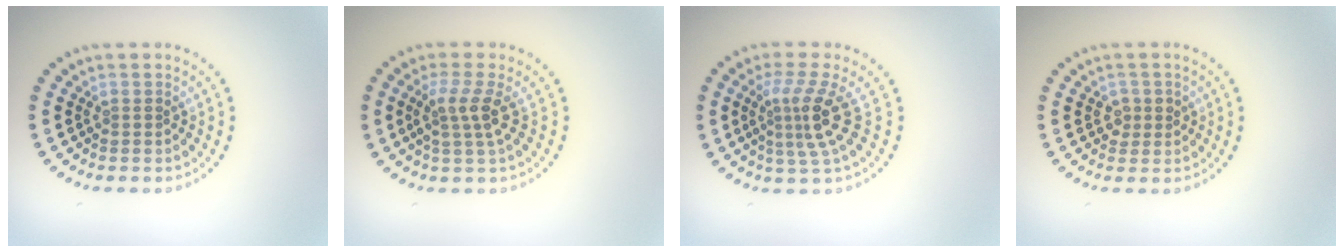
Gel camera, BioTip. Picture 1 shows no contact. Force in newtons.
{"total": 2.7, "press": 2.0, "slide": 1.8}
{"total": 3.8, "press": 2.6, "slide": 2.9}
{"total": 1.5, "press": 1.4, "slide": 0.4}